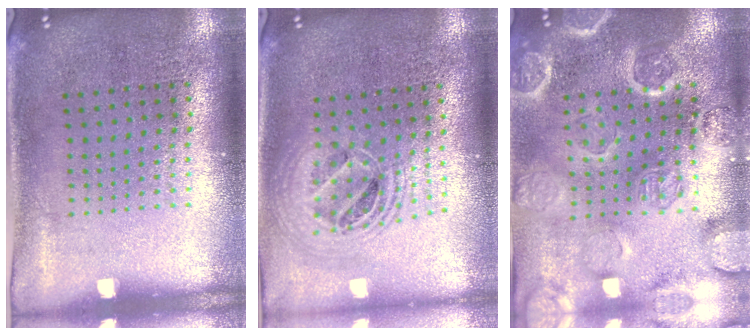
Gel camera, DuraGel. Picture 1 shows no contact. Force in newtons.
{"total": 2.0, "press": 1.6, "slide": 1.2}
{"total": 3.4, "press": 3.3, "slide": 0.8}